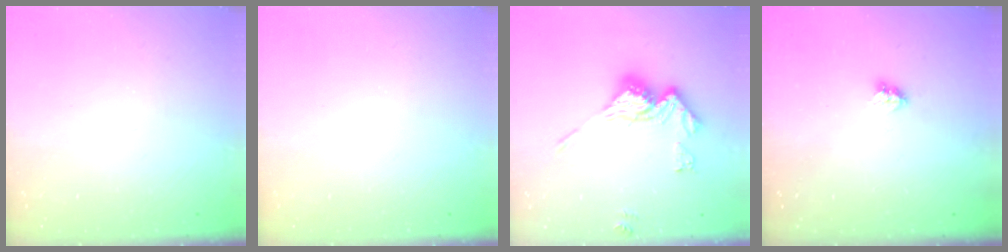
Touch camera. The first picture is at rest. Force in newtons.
{"total": 0.0}
{"total": 15.2, "press": 15.2, "slide": 1.5}
{"total": 3.4, "press": 3.4, "slide": 0.4}